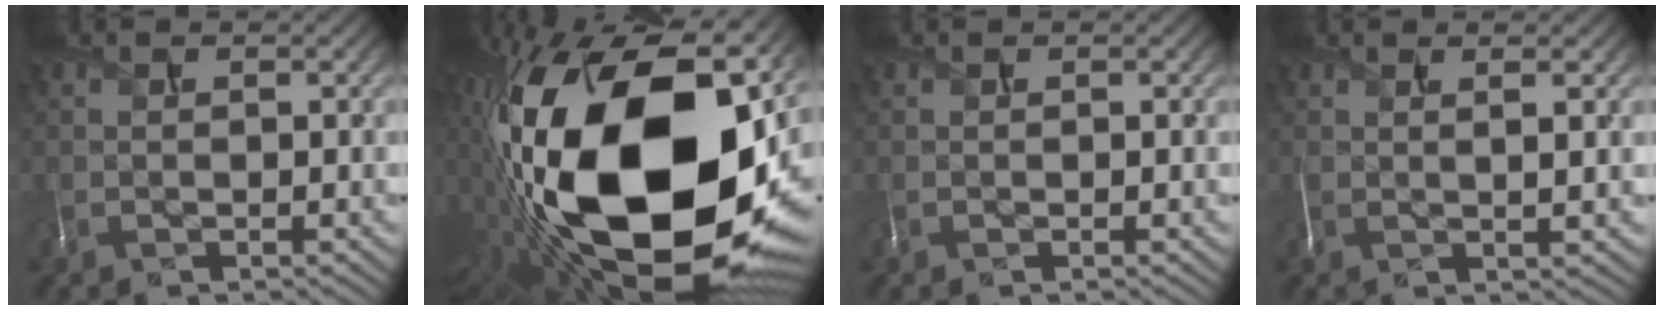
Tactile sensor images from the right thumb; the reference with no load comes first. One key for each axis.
{"total": 22.9, "fx": -2.8, "fy": 12.1, "fz": 19.3, "tx": -0.389, "ty": -0.054, "tz": -0.051}
{"total": 0.0}
{"total": 2.4, "fx": 0.9, "fy": 0.3, "fz": 2.2, "tx": -0.037, "ty": 0.008, "tz": 0.012}